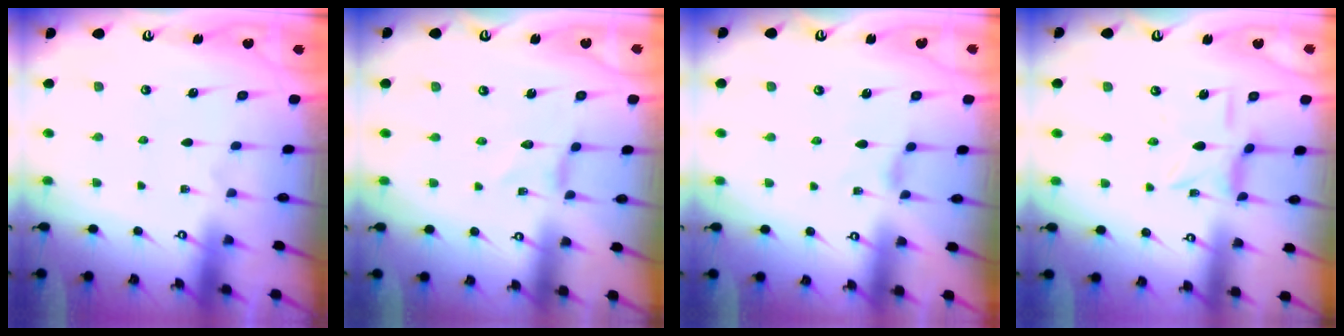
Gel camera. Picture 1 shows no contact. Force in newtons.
{"total": 0.0}
{"total": 1.9, "press": 1.9, "slide": 0.4}
{"total": 4.0, "press": 4.0, "slide": 0.3}